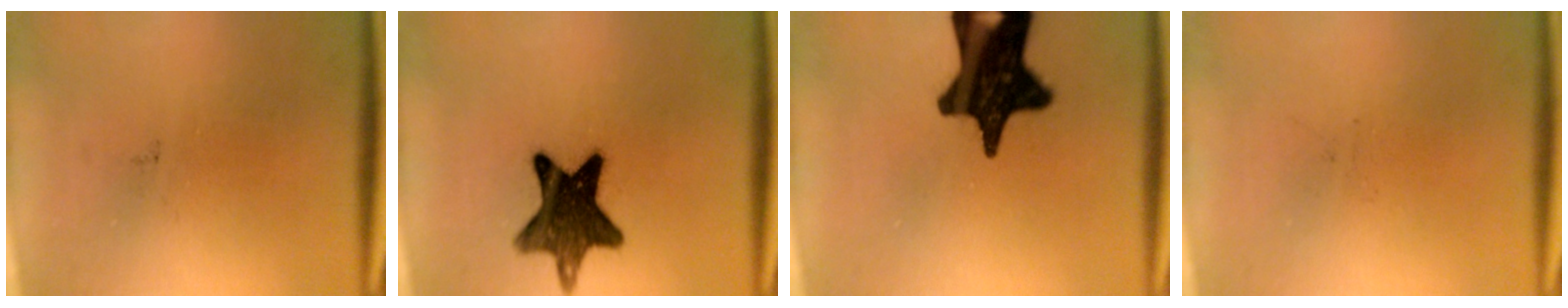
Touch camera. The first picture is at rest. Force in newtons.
{"total": 13.3}
{"total": 18.1}
{"total": 0.0}